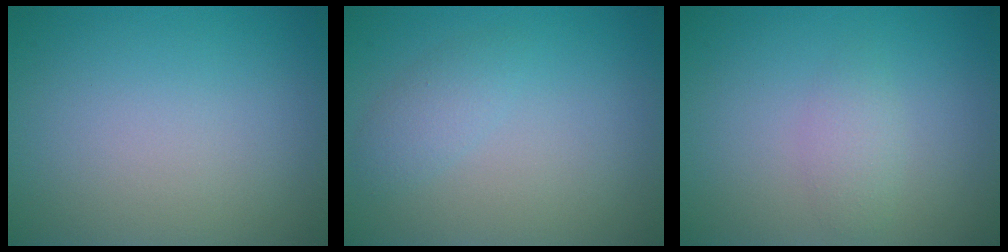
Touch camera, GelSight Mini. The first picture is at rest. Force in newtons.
{"total": 1.6, "press": 1.6, "slide": 0.0}
{"total": 1.5, "press": 1.5, "slide": 0.0}